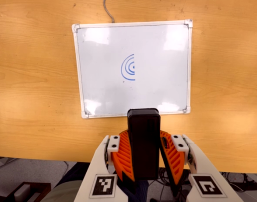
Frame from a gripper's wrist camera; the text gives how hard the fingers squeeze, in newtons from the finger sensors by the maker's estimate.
{"total": 8.7, "left": 9.0, "right": 8.5}